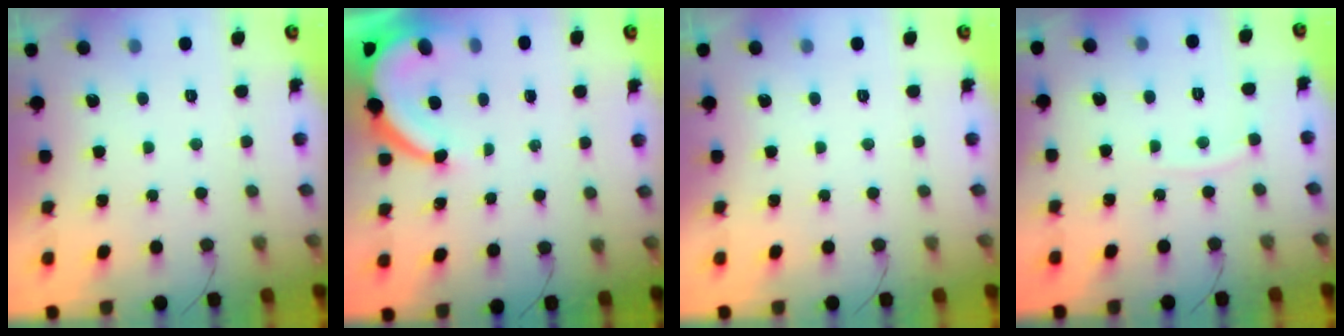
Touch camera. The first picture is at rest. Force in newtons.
{"total": 6.9, "press": 6.9, "slide": 0.8}
{"total": 0.0}
{"total": 3.4, "press": 3.4, "slide": 0.3}